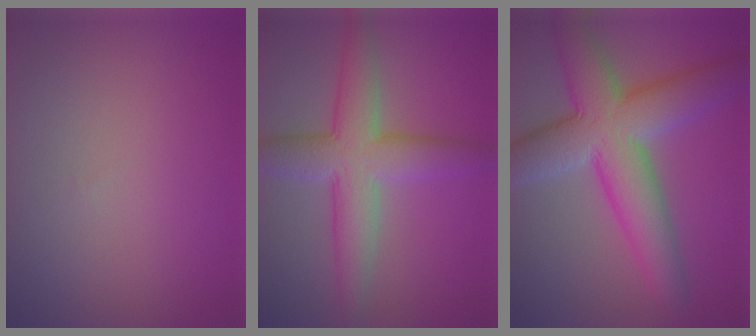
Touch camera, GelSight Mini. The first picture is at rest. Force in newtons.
{"total": 6.8, "press": 6.8, "slide": 0.1}
{"total": 10.0, "press": 10.0, "slide": 0.6}